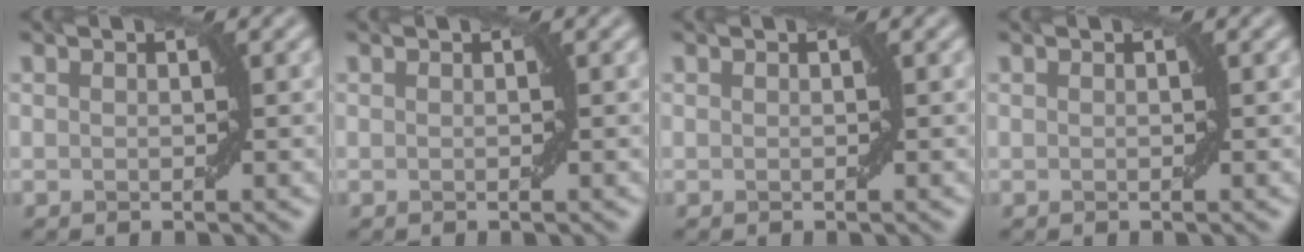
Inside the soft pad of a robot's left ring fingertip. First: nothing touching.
{"total": 0.0}
{"total": 0.0}
{"total": 0.0}